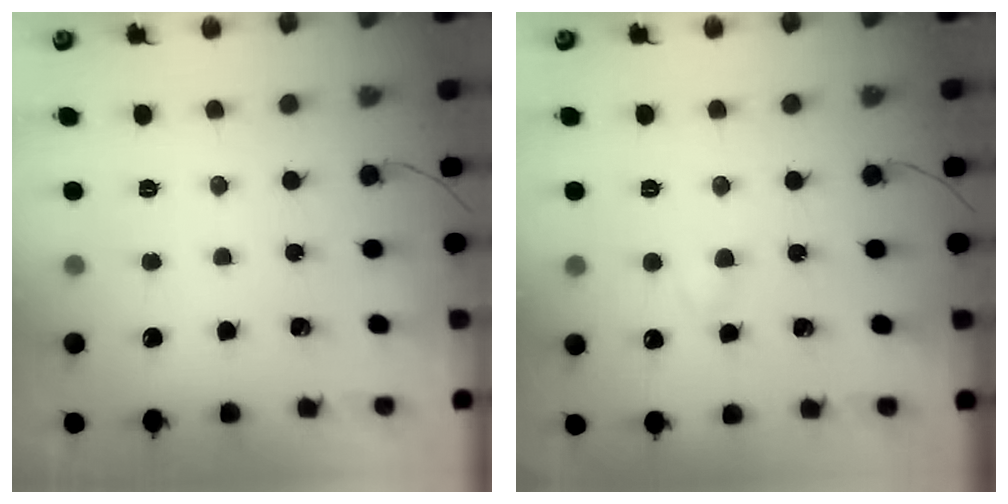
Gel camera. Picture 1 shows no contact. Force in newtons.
{"total": 2.0, "press": 1.8, "slide": 0.9}